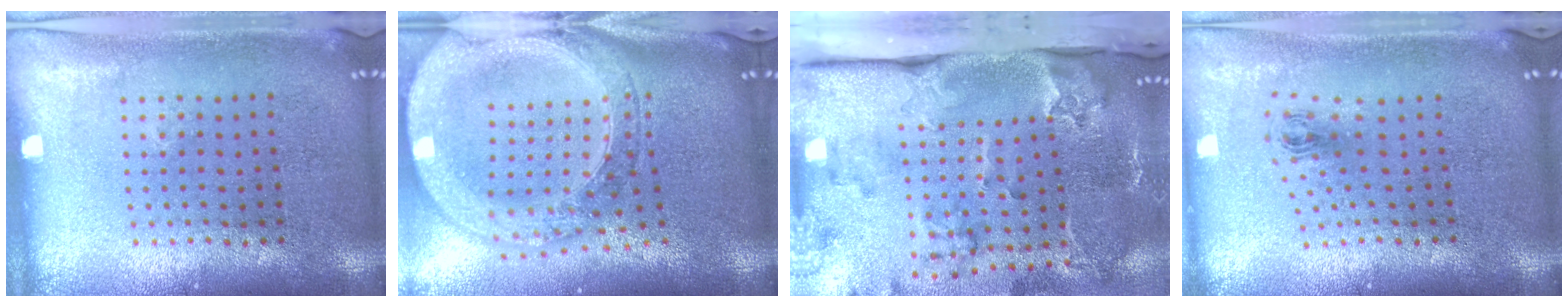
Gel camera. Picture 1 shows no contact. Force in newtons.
{"total": 4.1, "press": 3.1, "slide": 2.6}
{"total": 4.0, "press": 2.7, "slide": 3.0}
{"total": 0.9, "press": 0.4, "slide": 0.8}